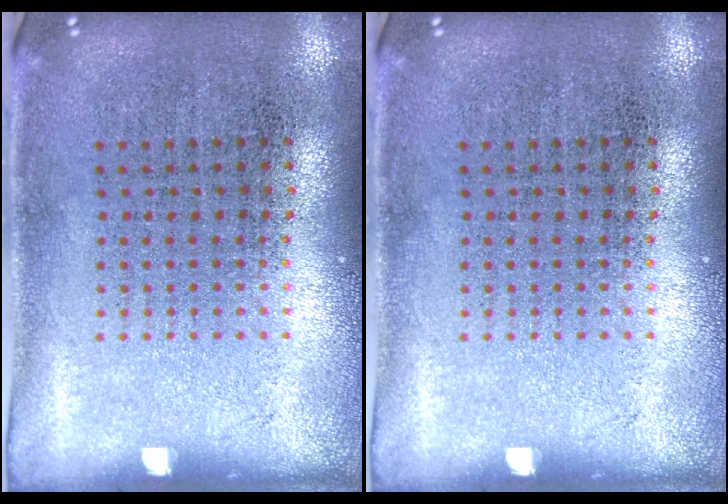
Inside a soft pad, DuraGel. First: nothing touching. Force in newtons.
{"total": 0.0}